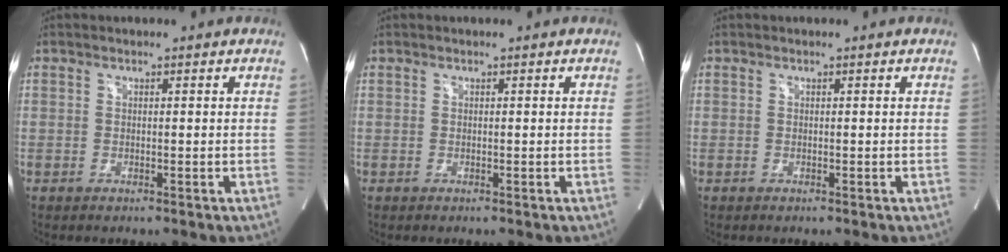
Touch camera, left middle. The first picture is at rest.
{"total": 0.0}
{"total": 0.0}